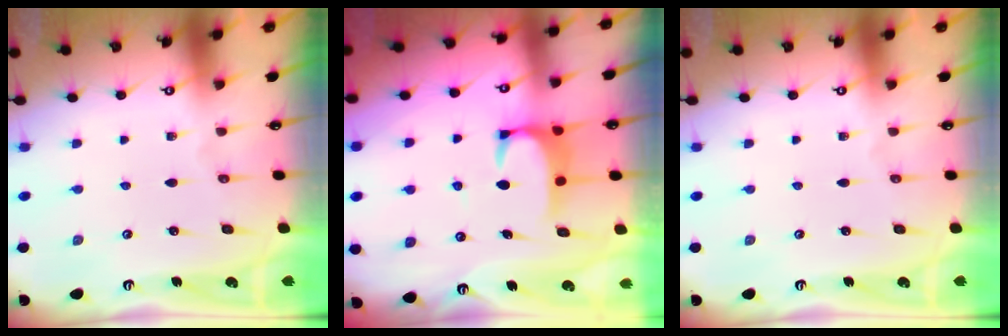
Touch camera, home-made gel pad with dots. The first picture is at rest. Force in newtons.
{"total": 2.9, "press": 2.8, "slide": 0.7}
{"total": 0.0}